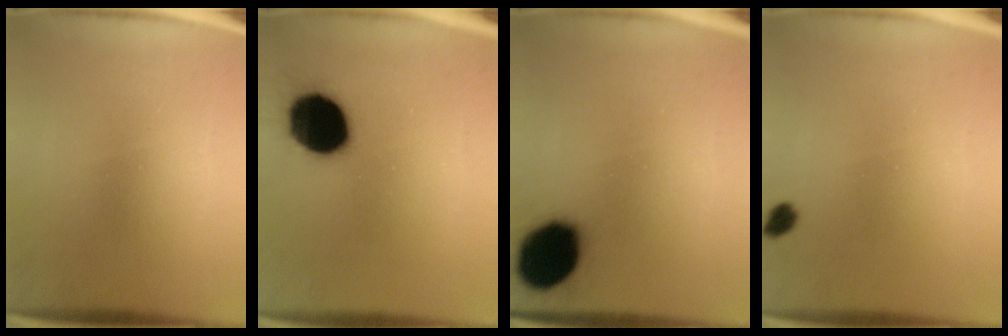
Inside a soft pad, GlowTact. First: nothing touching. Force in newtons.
{"total": 19.3}
{"total": 17.4}
{"total": 1.9}